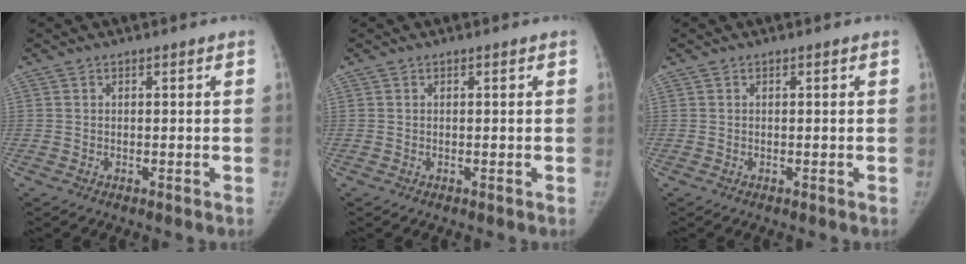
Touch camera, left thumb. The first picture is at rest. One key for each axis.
{"total": 0.0}
{"total": 0.0}